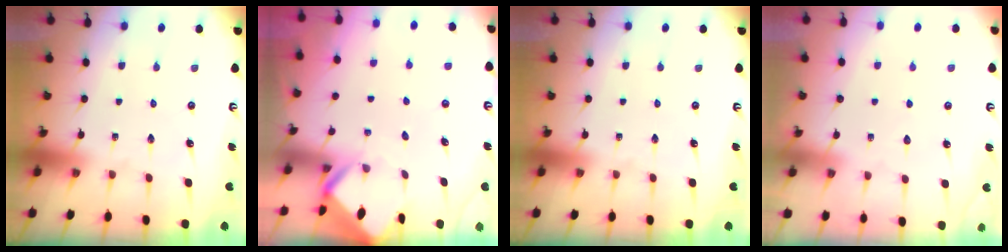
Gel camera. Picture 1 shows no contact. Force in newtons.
{"total": 2.9, "press": 2.9, "slide": 0.2}
{"total": 0.0}
{"total": 2.3, "press": 2.3, "slide": 0.3}